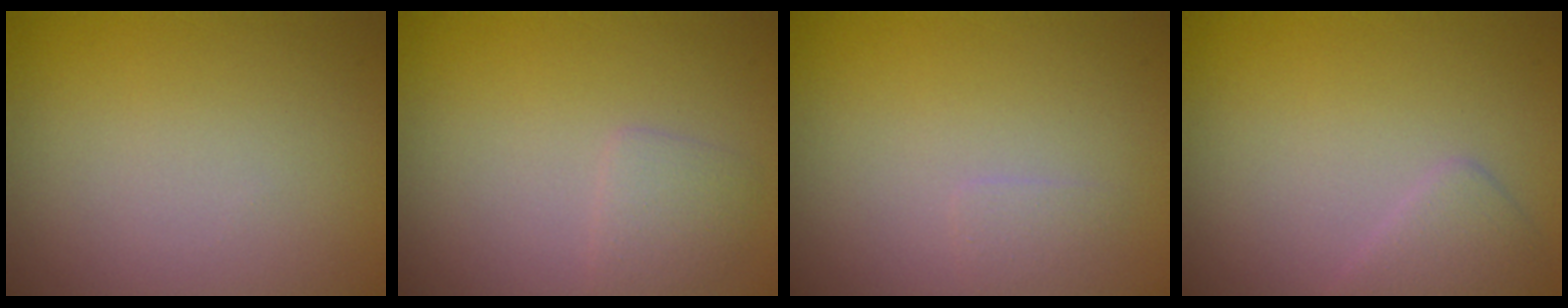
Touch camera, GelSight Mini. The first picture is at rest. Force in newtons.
{"total": 1.5, "press": 1.5, "slide": 0.1}
{"total": 0.8, "press": 0.8, "slide": 0.1}
{"total": 1.8, "press": 1.8, "slide": 0.0}